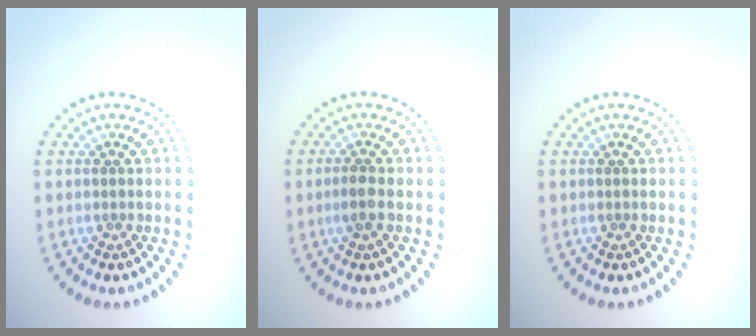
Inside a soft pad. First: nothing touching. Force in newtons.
{"total": 1.4, "press": 1.4, "slide": 0.4}
{"total": 0.0}